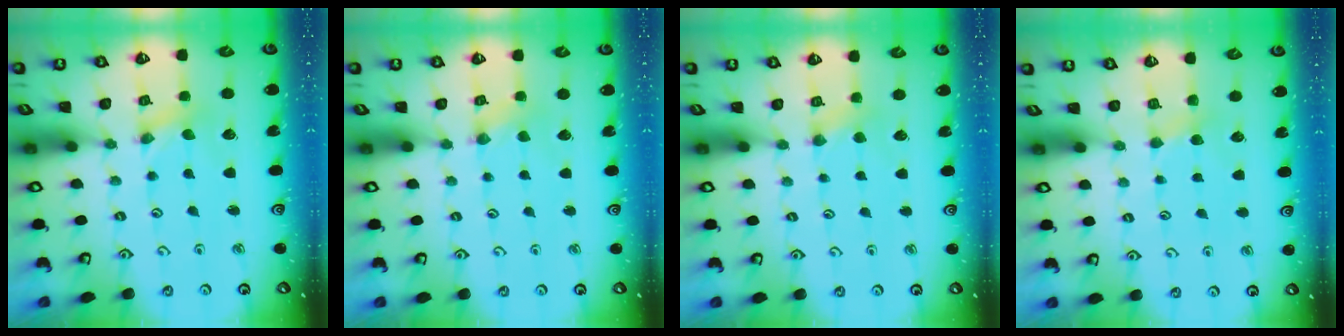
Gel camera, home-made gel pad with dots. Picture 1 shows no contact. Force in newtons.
{"total": 1.9, "press": 1.9, "slide": 0.3}
{"total": 2.9, "press": 2.8, "slide": 0.6}
{"total": 3.0, "press": 3.0, "slide": 0.4}